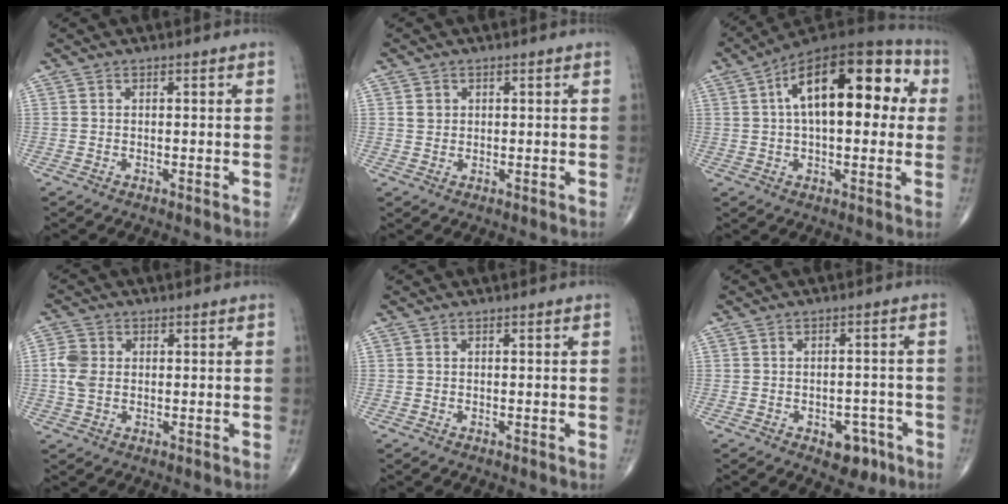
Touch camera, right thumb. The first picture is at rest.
{"total": 1.7, "force": [0.5, 1.5, 0.6], "torque": [-0.004, -0.002, 0.010]}
{"total": 21.1, "force": [4.7, 10.1, 18.0], "torque": [-0.250, 0.037, 0.061]}
{"total": 4.7, "force": [0.1, 3.5, 3.1], "torque": [-0.069, 0.004, -0.001]}
{"total": 0.0}
{"total": 5.6, "force": [-2.9, 3.6, 3.3], "torque": [-0.018, 0.021, -0.033]}